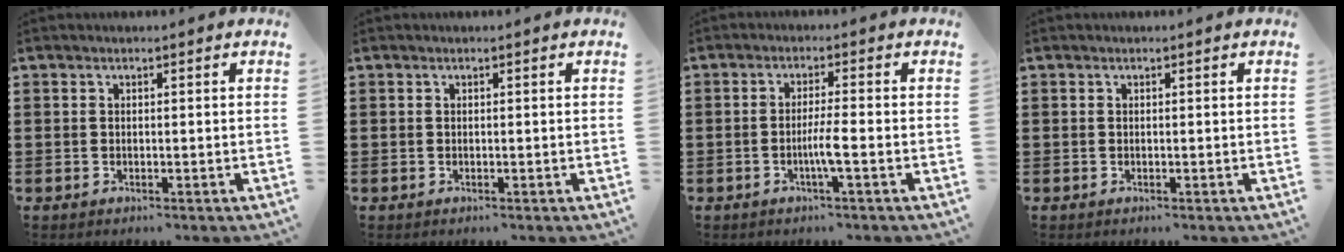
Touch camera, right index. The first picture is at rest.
{"total": 0.0}
{"total": 3.5, "force": [-1.2, -0.3, 3.3], "torque": [-0.065, -0.009, -0.027]}
{"total": 0.0}